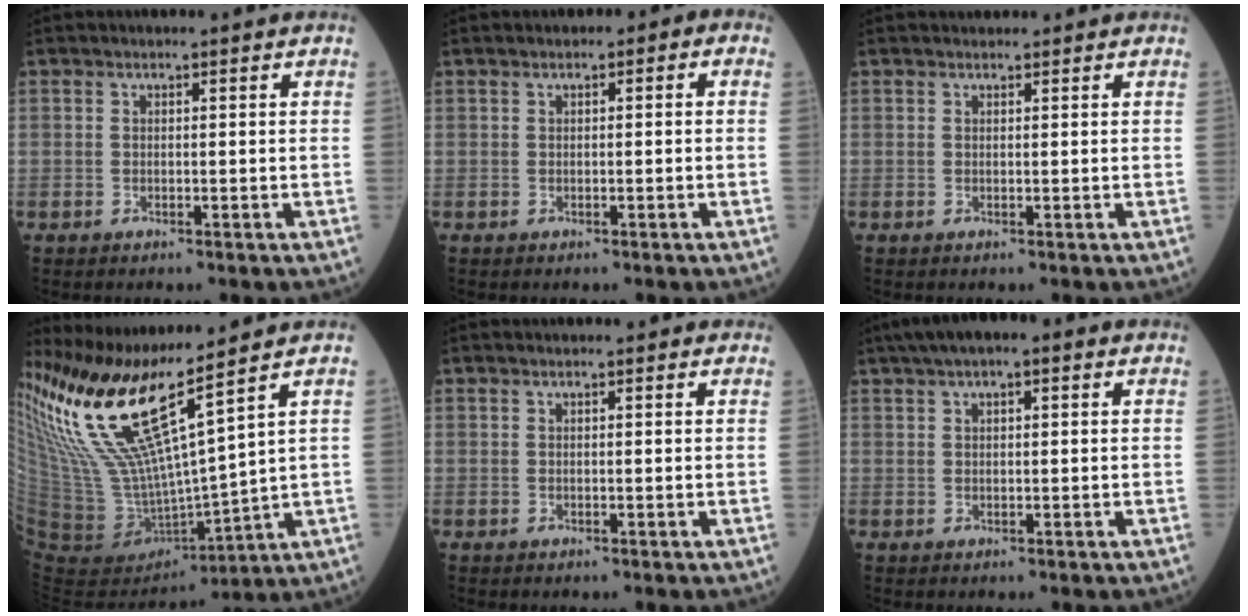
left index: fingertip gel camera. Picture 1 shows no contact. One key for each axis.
{"total": 1.4, "fx": 0.1, "fy": 0.8, "fz": 1.1, "tx": -0.010, "ty": 0.014, "tz": -0.004}
{"total": 1.6, "fx": 1.5, "fy": 0.5, "fz": 0.4, "tx": -0.007, "ty": 0.019, "tz": 0.021}
{"total": 15.4, "fx": 11.3, "fy": 0.0, "fz": 10.5, "tx": -0.220, "ty": -0.018, "tz": 0.234}
{"total": 0.8, "fx": 0.6, "fy": 0.3, "fz": 0.4, "tx": -0.006, "ty": 0.010, "tz": 0.003}
{"total": 7.8, "fx": 4.8, "fy": 2.4, "fz": 5.7, "tx": -0.096, "ty": 0.039, "tz": 0.071}